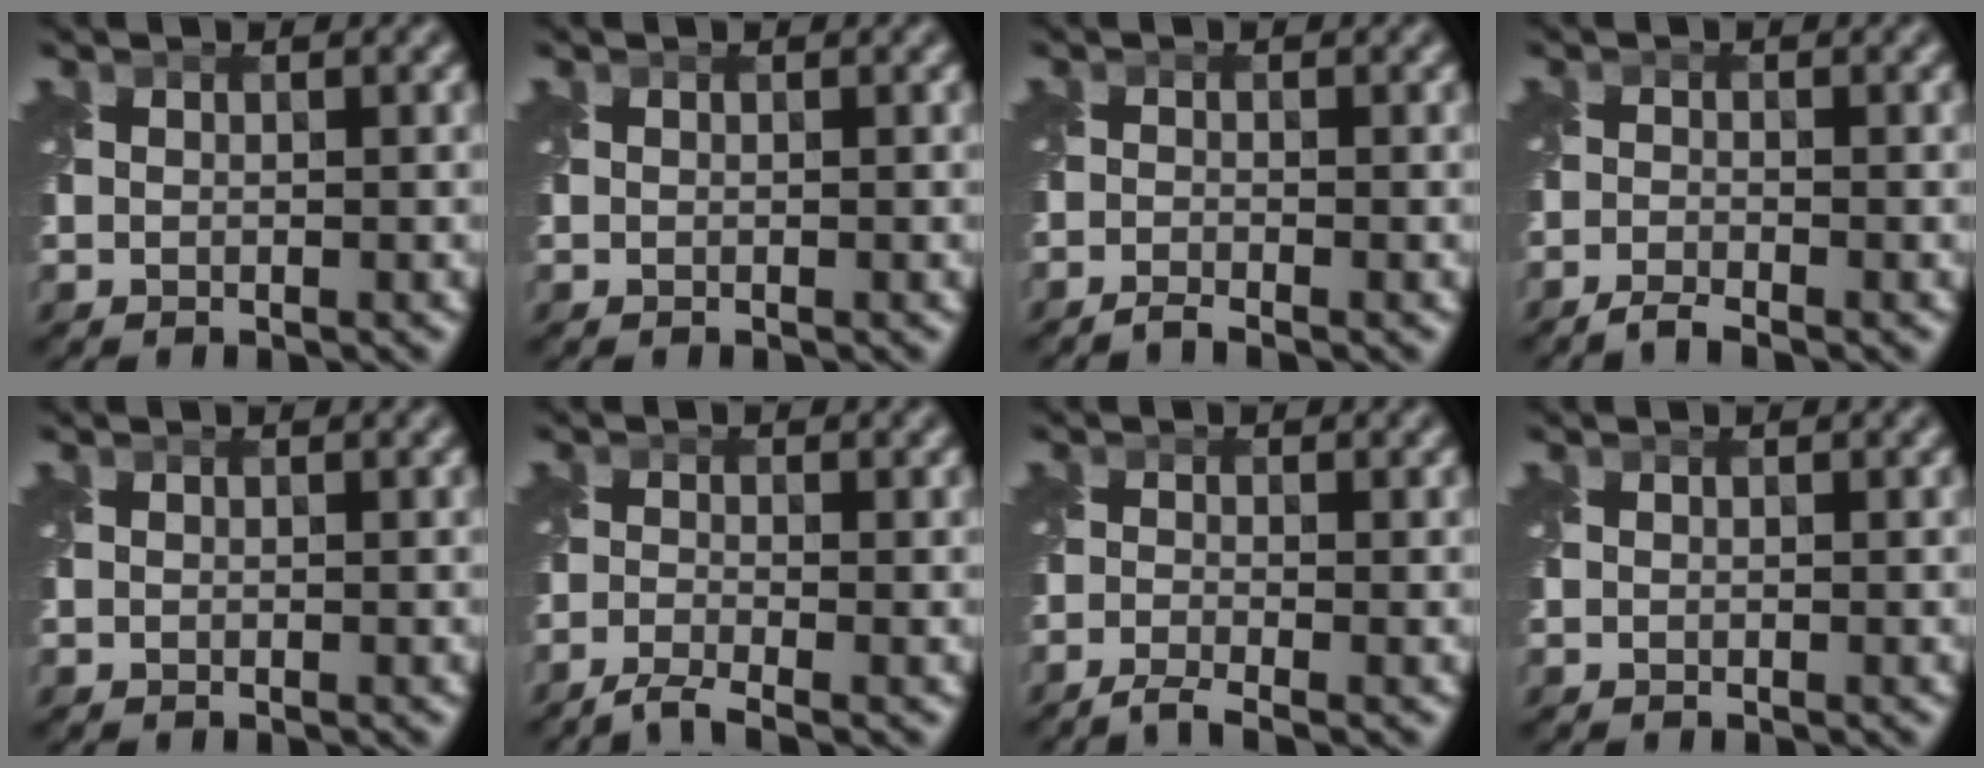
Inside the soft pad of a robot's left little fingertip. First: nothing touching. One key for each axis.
{"total": 0.0}
{"total": 1.3, "fx": -1.1, "fy": 0.0, "fz": 0.6, "tx": -0.009, "ty": -0.007, "tz": -0.031}
{"total": 1.8, "fx": -1.6, "fy": 0.1, "fz": 0.8, "tx": -0.016, "ty": -0.007, "tz": -0.041}
{"total": 0.0}
{"total": 2.6, "fx": -2.1, "fy": 0.3, "fz": 1.4, "tx": -0.029, "ty": -0.010, "tz": -0.057}
{"total": 2.1, "fx": -1.7, "fy": 0.2, "fz": 1.2, "tx": -0.024, "ty": -0.011, "tz": -0.048}
{"total": 0.0}